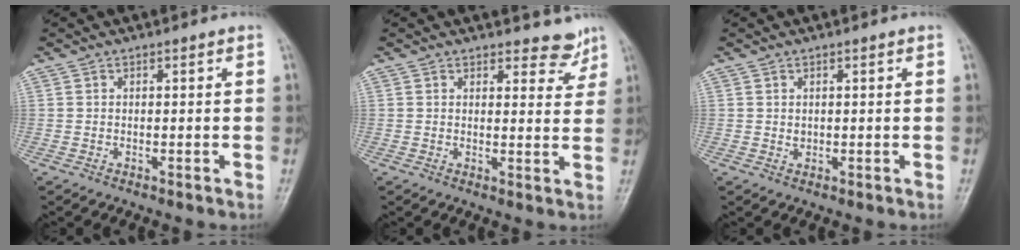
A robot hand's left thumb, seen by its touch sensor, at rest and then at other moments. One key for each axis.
{"total": 4.7, "fx": 4.1, "fy": 2.1, "fz": 0.9, "tx": 0.016, "ty": -0.033, "tz": 0.044}
{"total": 1.1, "fx": 0.5, "fy": 0.7, "fz": 0.7, "tx": -0.005, "ty": -0.004, "tz": 0.011}